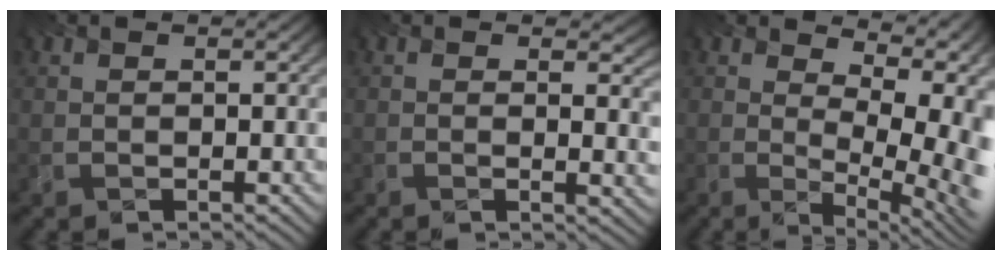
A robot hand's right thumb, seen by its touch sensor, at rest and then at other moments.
{"total": 5.1, "force": [2.9, 1.9, 3.7], "torque": [-0.056, 0.012, 0.031]}
{"total": 12.7, "force": [4.1, 5.4, 10.8], "torque": [-0.149, 0.026, 0.071]}